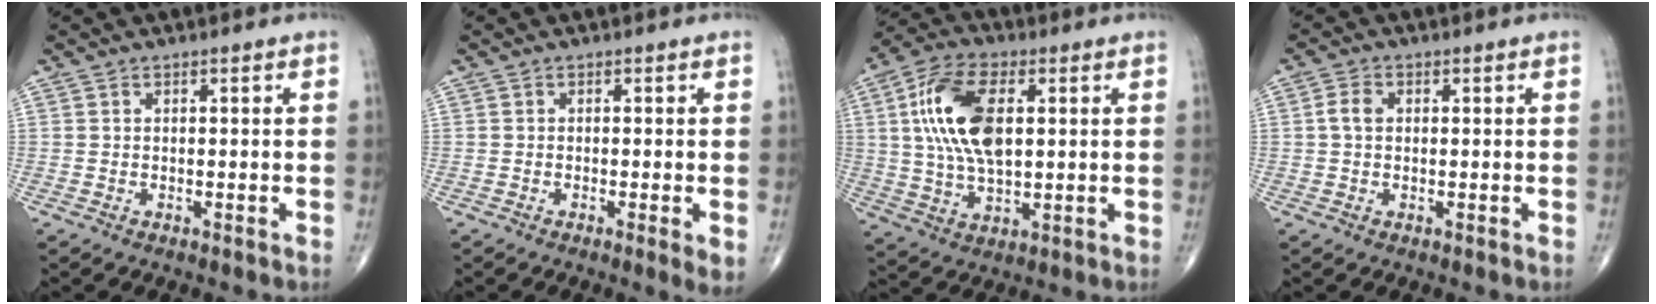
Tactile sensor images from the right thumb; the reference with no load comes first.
{"total": 2.7, "force": [-0.6, 0.4, 2.6], "torque": [-0.044, -0.010, -0.012]}
{"total": 15.3, "force": [3.0, 7.9, 12.9], "torque": [-0.249, 0.006, 0.054]}
{"total": 2.7, "force": [0.3, 1.9, 1.9], "torque": [-0.040, 0.005, 0.003]}